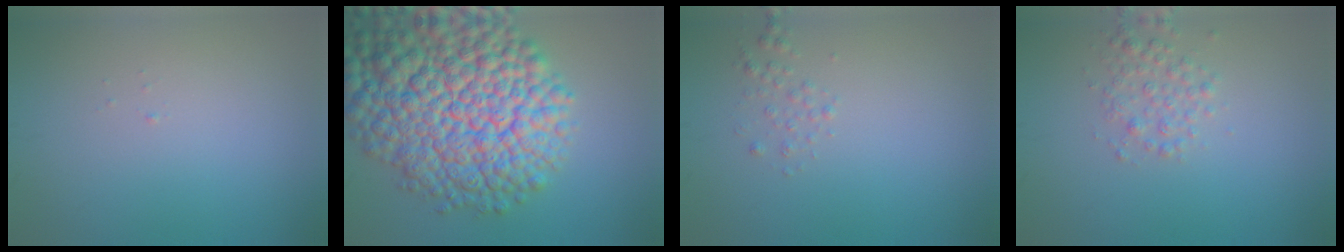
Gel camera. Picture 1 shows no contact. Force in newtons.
{"total": 15.2, "press": 15.2, "slide": 0.6}
{"total": 0.9, "press": 0.9, "slide": 0.1}
{"total": 2.1, "press": 2.1, "slide": 0.0}